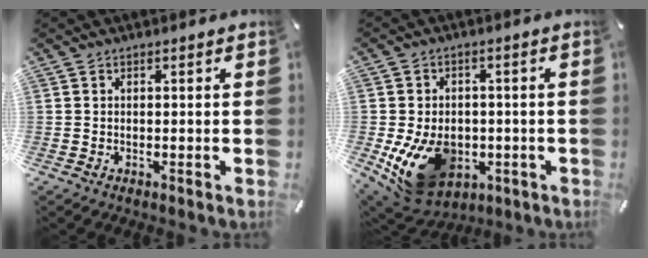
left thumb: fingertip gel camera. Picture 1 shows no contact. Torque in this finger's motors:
{"motor_torque": [1.01, 2.22, 0.93, 0.22, 0.42]}